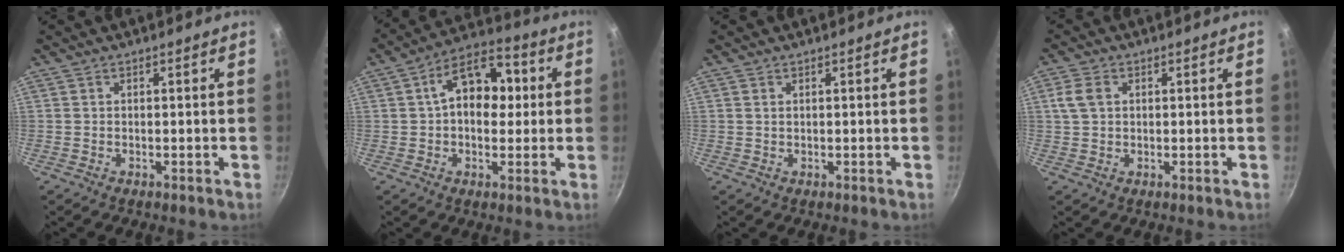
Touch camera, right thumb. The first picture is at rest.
{"total": 13.4, "force": [1.9, 8.9, 9.9], "torque": [-0.099, 0.025, 0.011]}
{"total": 0.7, "force": [0.3, 0.4, 0.4], "torque": [-0.008, 0.001, 0.006]}
{"total": 4.0, "force": [0.9, 2.9, 2.5], "torque": [-0.044, 0.005, 0.015]}